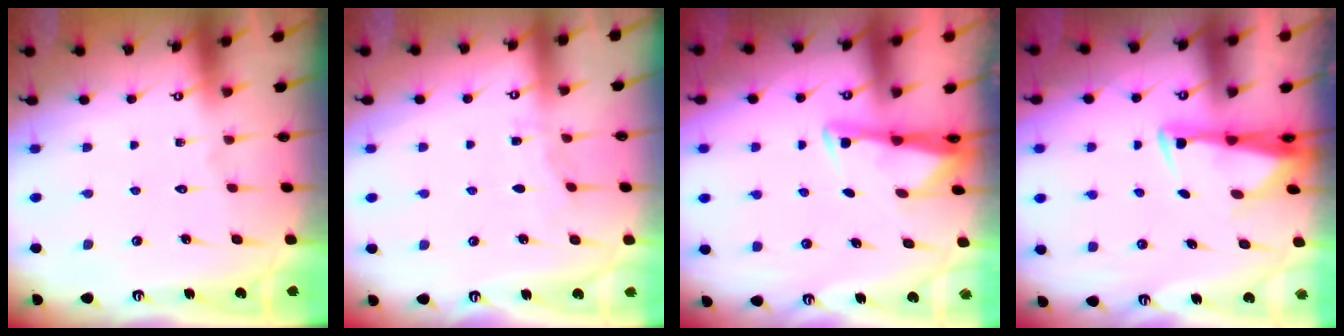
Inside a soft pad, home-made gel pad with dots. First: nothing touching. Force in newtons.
{"total": 2.8, "press": 2.8, "slide": 0.3}
{"total": 2.9, "press": 2.9, "slide": 0.1}
{"total": 3.0, "press": 2.8, "slide": 0.9}